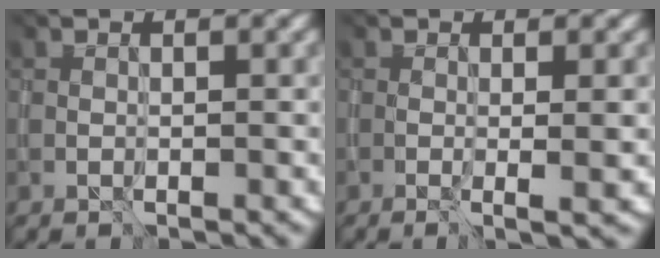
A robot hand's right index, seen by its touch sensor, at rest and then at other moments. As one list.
[{"total": 3.2, "force": [-0.4, 1.0, 3.0], "torque": [-0.037, 0.001, 0.003]}]